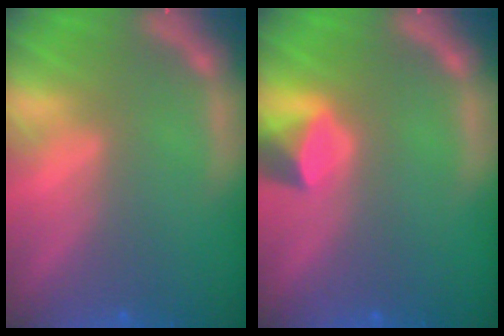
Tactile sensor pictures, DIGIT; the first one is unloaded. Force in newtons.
{"total": 2.4}